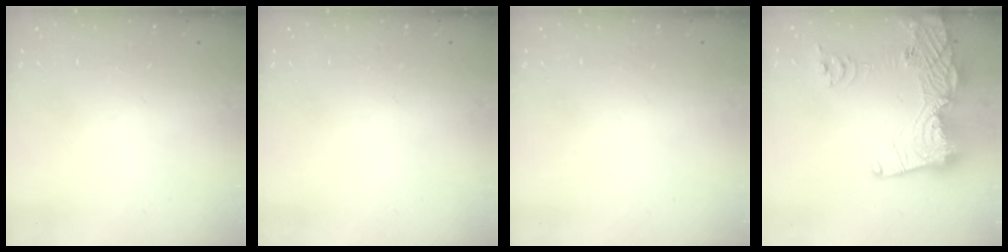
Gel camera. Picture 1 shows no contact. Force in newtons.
{"total": 0.0}
{"total": 0.0}
{"total": 19.9, "press": 19.7, "slide": 2.1}